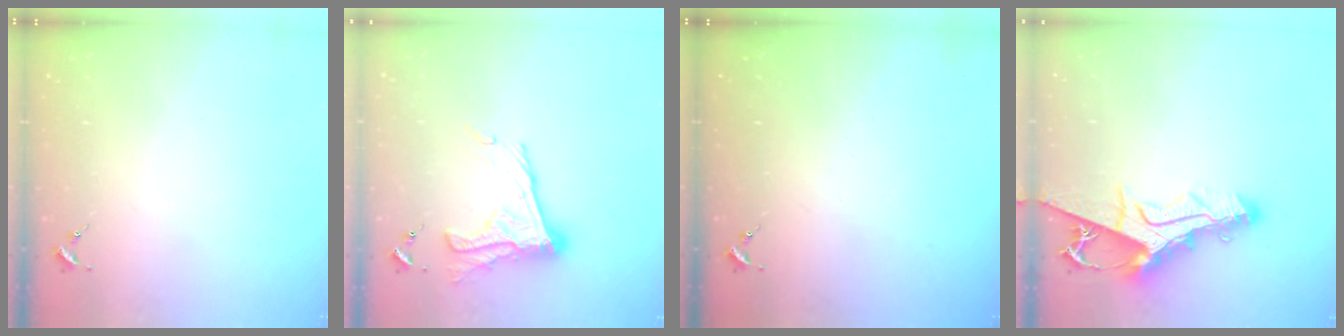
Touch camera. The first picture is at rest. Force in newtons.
{"total": 15.8, "press": 15.8, "slide": 1.0}
{"total": 0.0}
{"total": 15.2, "press": 15.2, "slide": 1.3}